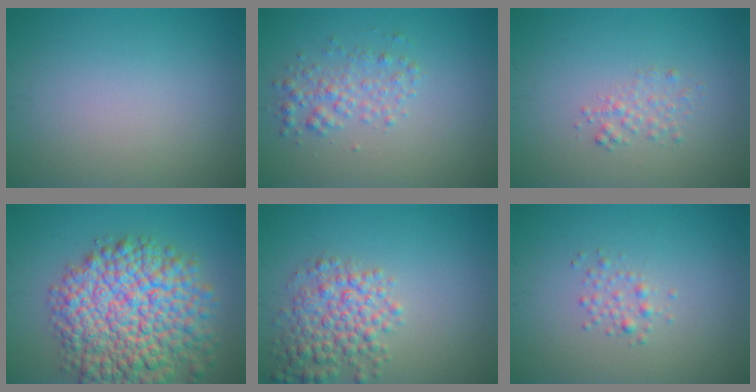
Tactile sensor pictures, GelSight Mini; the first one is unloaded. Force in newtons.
{"total": 2.3, "press": 2.3, "slide": 0.1}
{"total": 1.4, "press": 1.4, "slide": 0.1}
{"total": 12.3, "press": 12.3, "slide": 0.5}
{"total": 4.5, "press": 4.5, "slide": 0.1}
{"total": 1.3, "press": 1.3, "slide": 0.0}